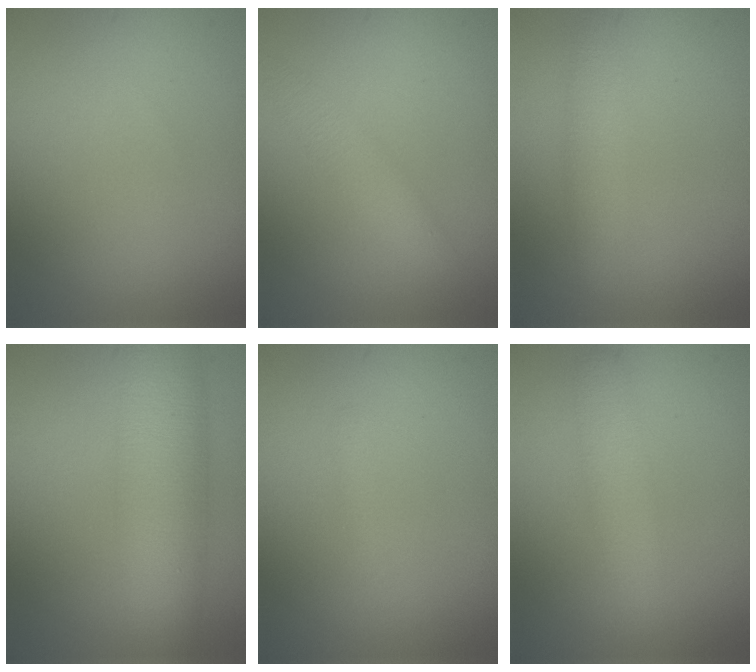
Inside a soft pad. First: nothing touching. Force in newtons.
{"total": 2.1, "press": 2.1, "slide": 0.1}
{"total": 2.2, "press": 2.2, "slide": 0.1}
{"total": 7.3, "press": 7.3, "slide": 0.1}
{"total": 0.7, "press": 0.7, "slide": 0.0}
{"total": 3.0, "press": 3.0, "slide": 0.1}